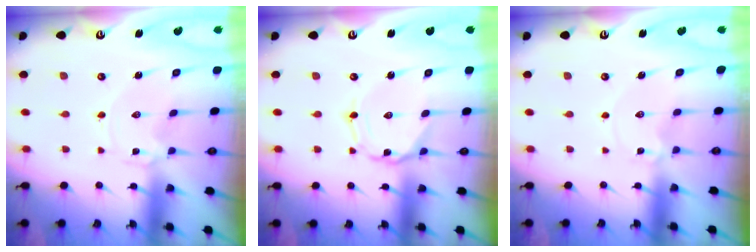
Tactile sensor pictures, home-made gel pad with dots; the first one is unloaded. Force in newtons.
{"total": 1.2, "press": 1.2, "slide": 0.3}
{"total": 1.0, "press": 1.0, "slide": 0.1}